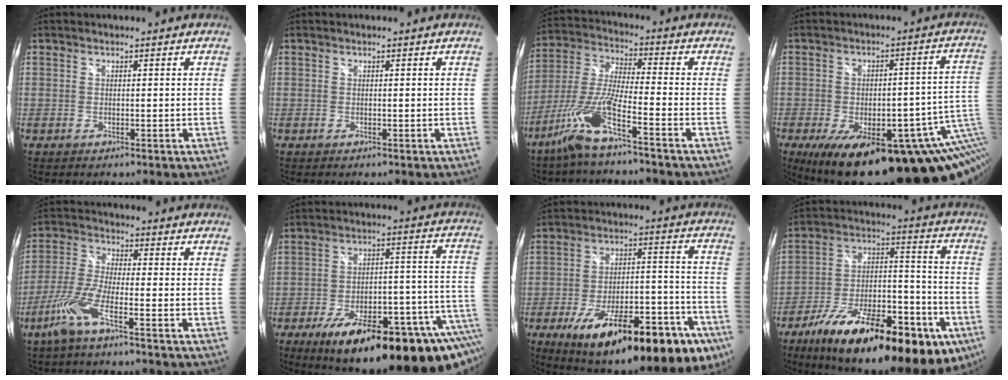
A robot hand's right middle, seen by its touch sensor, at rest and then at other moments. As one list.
[{"total": 0.0}, {"total": 10.1, "force": [-6.5, 0.1, 7.8], "torque": [-0.166, -0.002, -0.127]}, {"total": 25.9, "force": [-11.2, 11.0, 20.6], "torque": [-0.297, -0.027, -0.130]}, {"total": 7.7, "force": [-4.6, 0.6, 6.1], "torque": [-0.140, -0.006, -0.092]}, {"total": 28.7, "force": [-17.7, 8.5, 20.9], "torque": [-0.289, -0.023, -0.237]}, {"total": 28.4, "force": [-16.3, 9.4, 21.3], "torque": [-0.307, -0.016, -0.220]}, {"total": 29.8, "force": [-16.7, 11.4, 21.9], "torque": [-0.330, -0.012, -0.246]}]